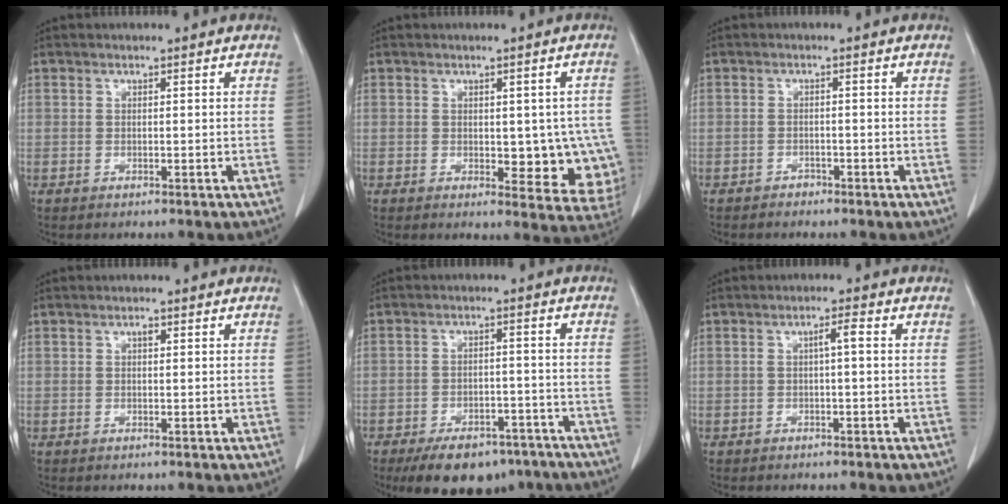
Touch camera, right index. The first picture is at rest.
{"total": 10.1, "force": [-0.8, 5.1, 8.7], "torque": [-0.084, -0.001, 0.002]}
{"total": 1.2, "force": [-1.0, 0.6, 0.1], "torque": [0.000, 0.003, -0.016]}
{"total": 0.7, "force": [0.3, 0.3, 0.5], "torque": [-0.010, 0.001, 0.004]}
{"total": 12.7, "force": [-9.5, 5.9, 6.0], "torque": [-0.084, 0.005, -0.136]}
{"total": 2.0, "force": [0.2, 0.1, 2.0], "torque": [-0.034, 0.005, 0.002]}